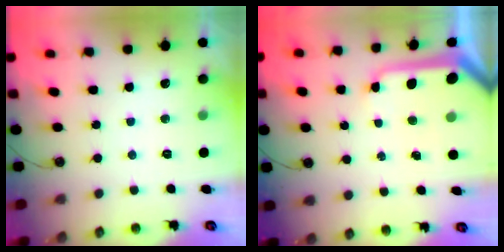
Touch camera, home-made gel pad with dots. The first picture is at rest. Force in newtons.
{"total": 9.1, "press": 9.1, "slide": 0.9}